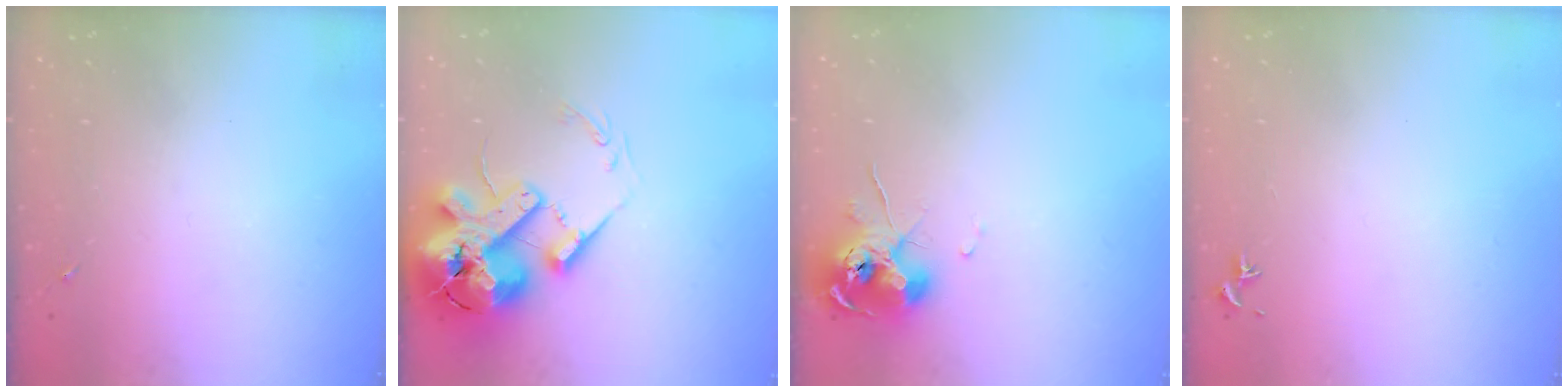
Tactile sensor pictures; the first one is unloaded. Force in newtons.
{"total": 20.9, "press": 20.6, "slide": 3.4}
{"total": 10.3, "press": 10.2, "slide": 1.5}
{"total": 0.7, "press": 0.6, "slide": 0.5}